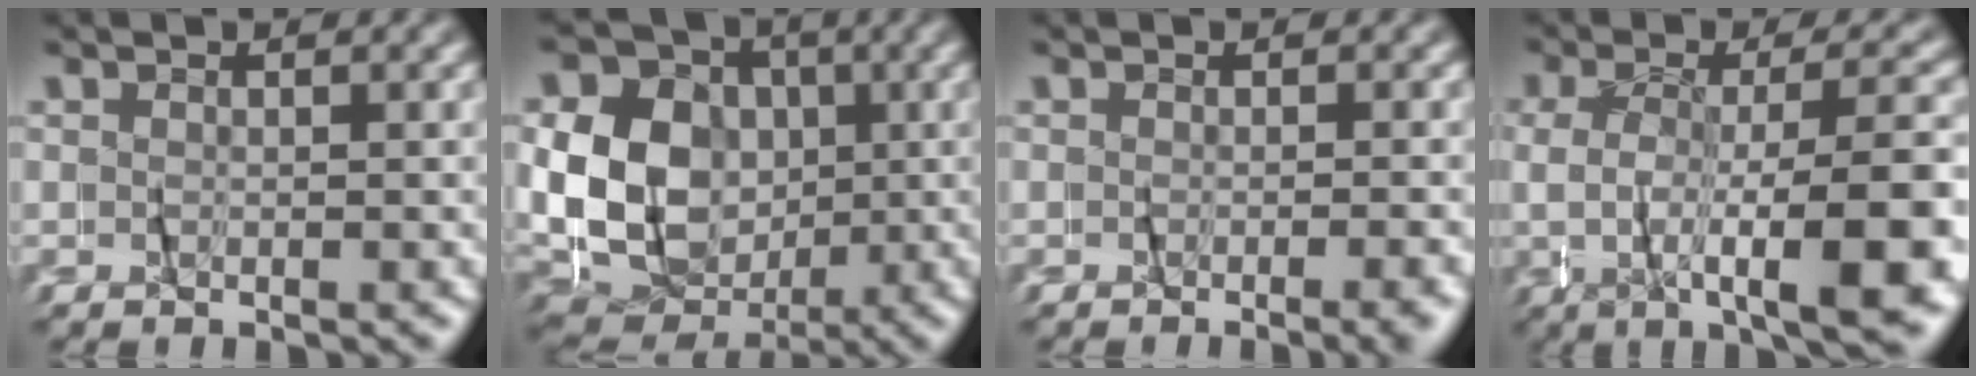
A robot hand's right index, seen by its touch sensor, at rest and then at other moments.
{"total": 13.8, "force": [-0.2, 11.9, 7.0], "torque": [-0.128, -0.014, -0.016]}
{"total": 1.5, "force": [-1.1, -0.2, 0.9], "torque": [-0.016, 0.002, -0.018]}
{"total": 8.2, "force": [-3.4, 1.6, 7.3], "torque": [-0.108, 0.001, -0.060]}